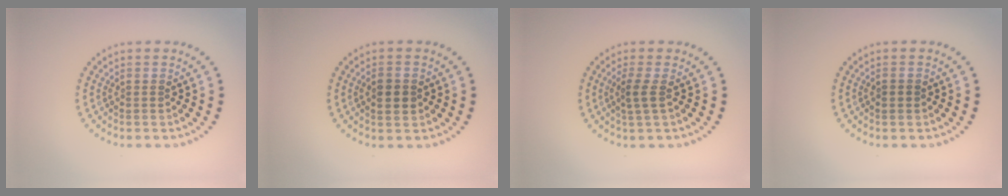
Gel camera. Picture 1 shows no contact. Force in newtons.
{"total": 2.2, "press": 2.2, "slide": 0.1}
{"total": 1.6, "press": 1.2, "slide": 1.0}
{"total": 1.0, "press": 1.0, "slide": 0.0}